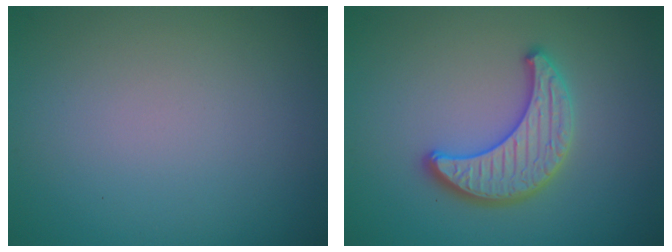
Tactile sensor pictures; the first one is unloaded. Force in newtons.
{"total": 3.7, "press": 3.6, "slide": 0.6}